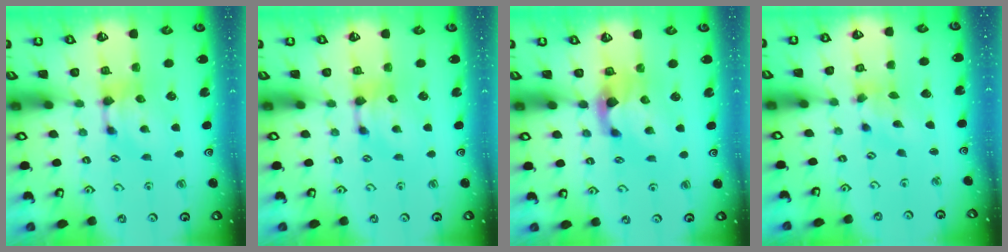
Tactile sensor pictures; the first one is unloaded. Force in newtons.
{"total": 0.0}
{"total": 2.0, "press": 1.6, "slide": 1.2}
{"total": 1.9, "press": 1.4, "slide": 1.3}